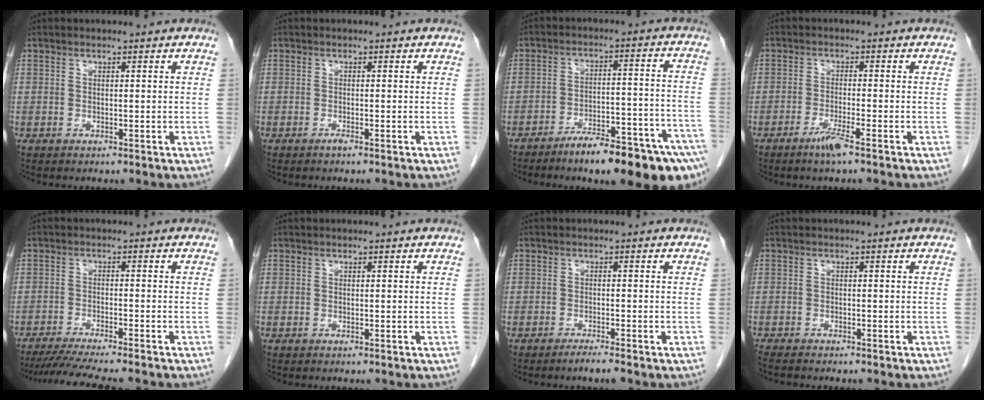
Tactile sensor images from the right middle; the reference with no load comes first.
{"total": 0.6, "force": [-0.5, -0.1, 0.3], "torque": [-0.007, 0.000, -0.009]}
{"total": 15.7, "force": [-11.4, 2.2, 10.5], "torque": [-0.099, 0.025, -0.169]}
{"total": 3.4, "force": [-2.3, -0.2, 2.5], "torque": [-0.050, -0.006, -0.046]}
{"total": 10.2, "force": [-8.9, -0.2, 4.9], "torque": [-0.067, -0.021, -0.140]}
{"total": 0.0}
{"total": 1.7, "force": [-1.4, -0.2, 0.9], "torque": [-0.020, -0.003, -0.027]}
{"total": 3.3, "force": [-2.8, 0.7, 1.4], "torque": [-0.026, -0.009, -0.041]}